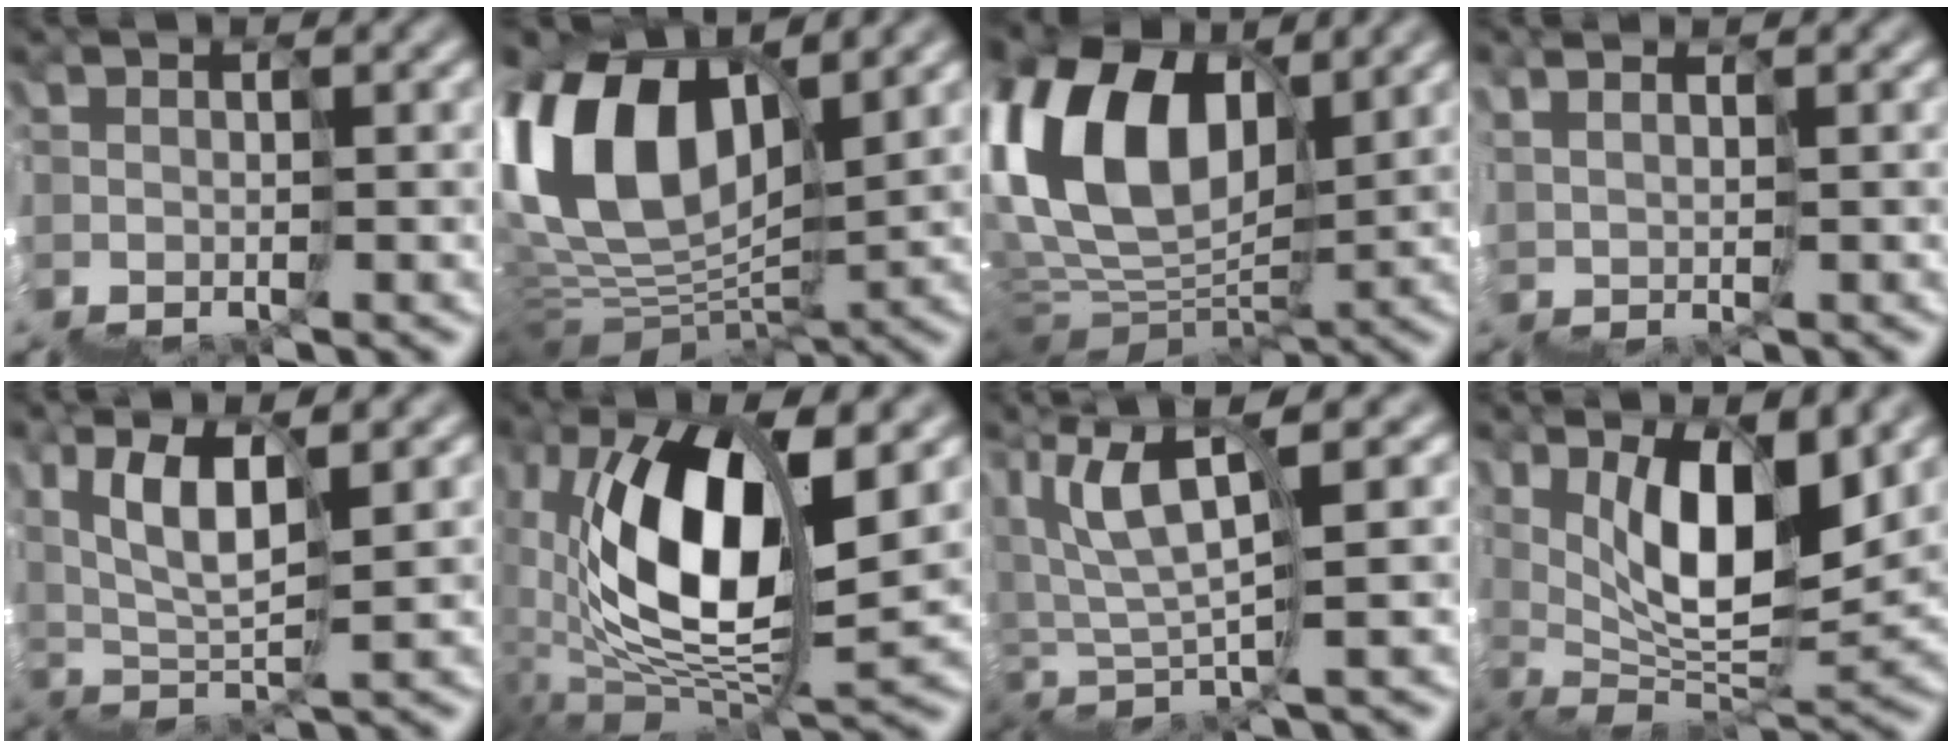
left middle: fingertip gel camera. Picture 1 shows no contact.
{"total": 9.6, "force": [6.8, 4.2, 5.2], "torque": [-0.112, 0.047, 0.112]}
{"total": 10.6, "force": [7.1, 5.1, 6.1], "torque": [-0.144, 0.052, 0.115]}
{"total": 3.9, "force": [3.5, -1.0, -1.5], "torque": [0.017, 0.026, 0.062]}
{"total": 6.0, "force": [5.8, -0.7, 1.5], "torque": [-0.043, 0.043, 0.099]}
{"total": 8.9, "force": [4.3, 3.2, 7.1], "torque": [-0.134, 0.034, 0.069]}
{"total": 5.9, "force": [5.6, -0.3, 1.7], "torque": [-0.060, 0.039, 0.092]}
{"total": 6.9, "force": [6.0, 0.0, 3.4], "torque": [-0.054, 0.025, 0.107]}